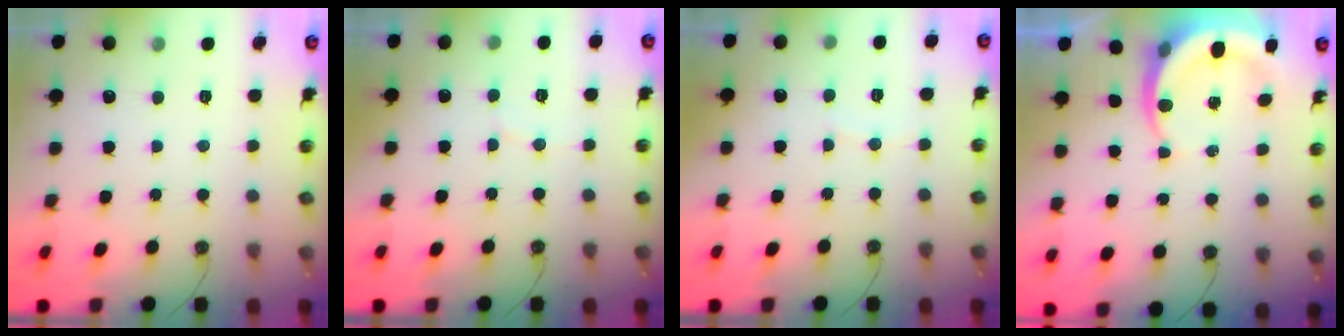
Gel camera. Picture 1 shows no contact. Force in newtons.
{"total": 3.4, "press": 3.4, "slide": 0.2}
{"total": 2.4, "press": 2.4, "slide": 0.3}
{"total": 6.4, "press": 6.3, "slide": 0.8}